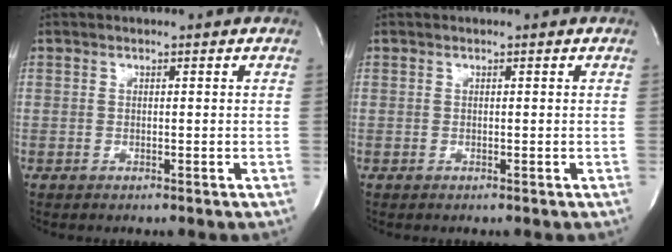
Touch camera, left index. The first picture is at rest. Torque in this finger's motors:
{"motor_torque": [-0.01, 0.02, -0.01, 0.00]}